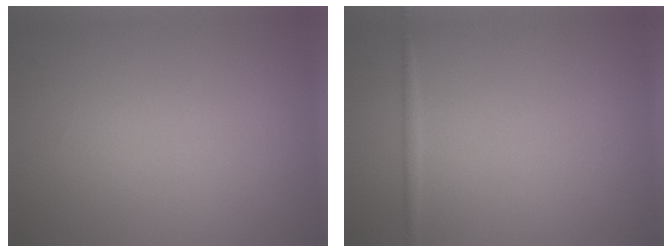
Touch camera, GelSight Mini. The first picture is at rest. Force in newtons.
{"total": 0.7, "press": 0.7, "slide": 0.0}